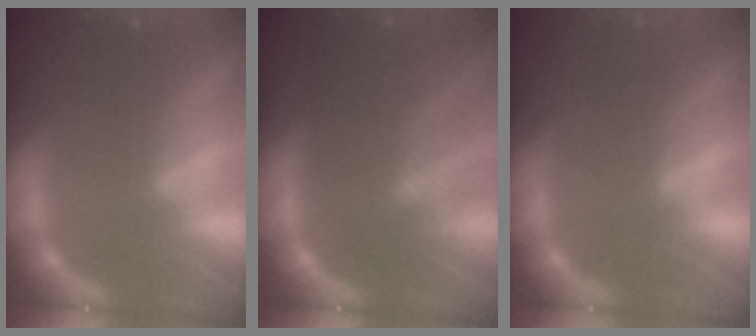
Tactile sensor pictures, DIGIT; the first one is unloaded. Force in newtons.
{"total": 8.6}
{"total": 0.0}